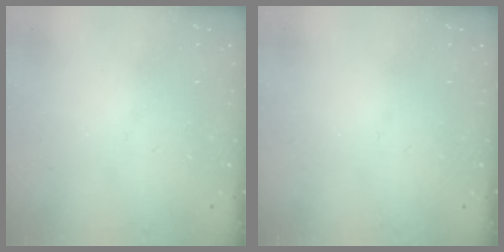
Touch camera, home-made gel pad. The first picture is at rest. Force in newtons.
{"total": 0.0}